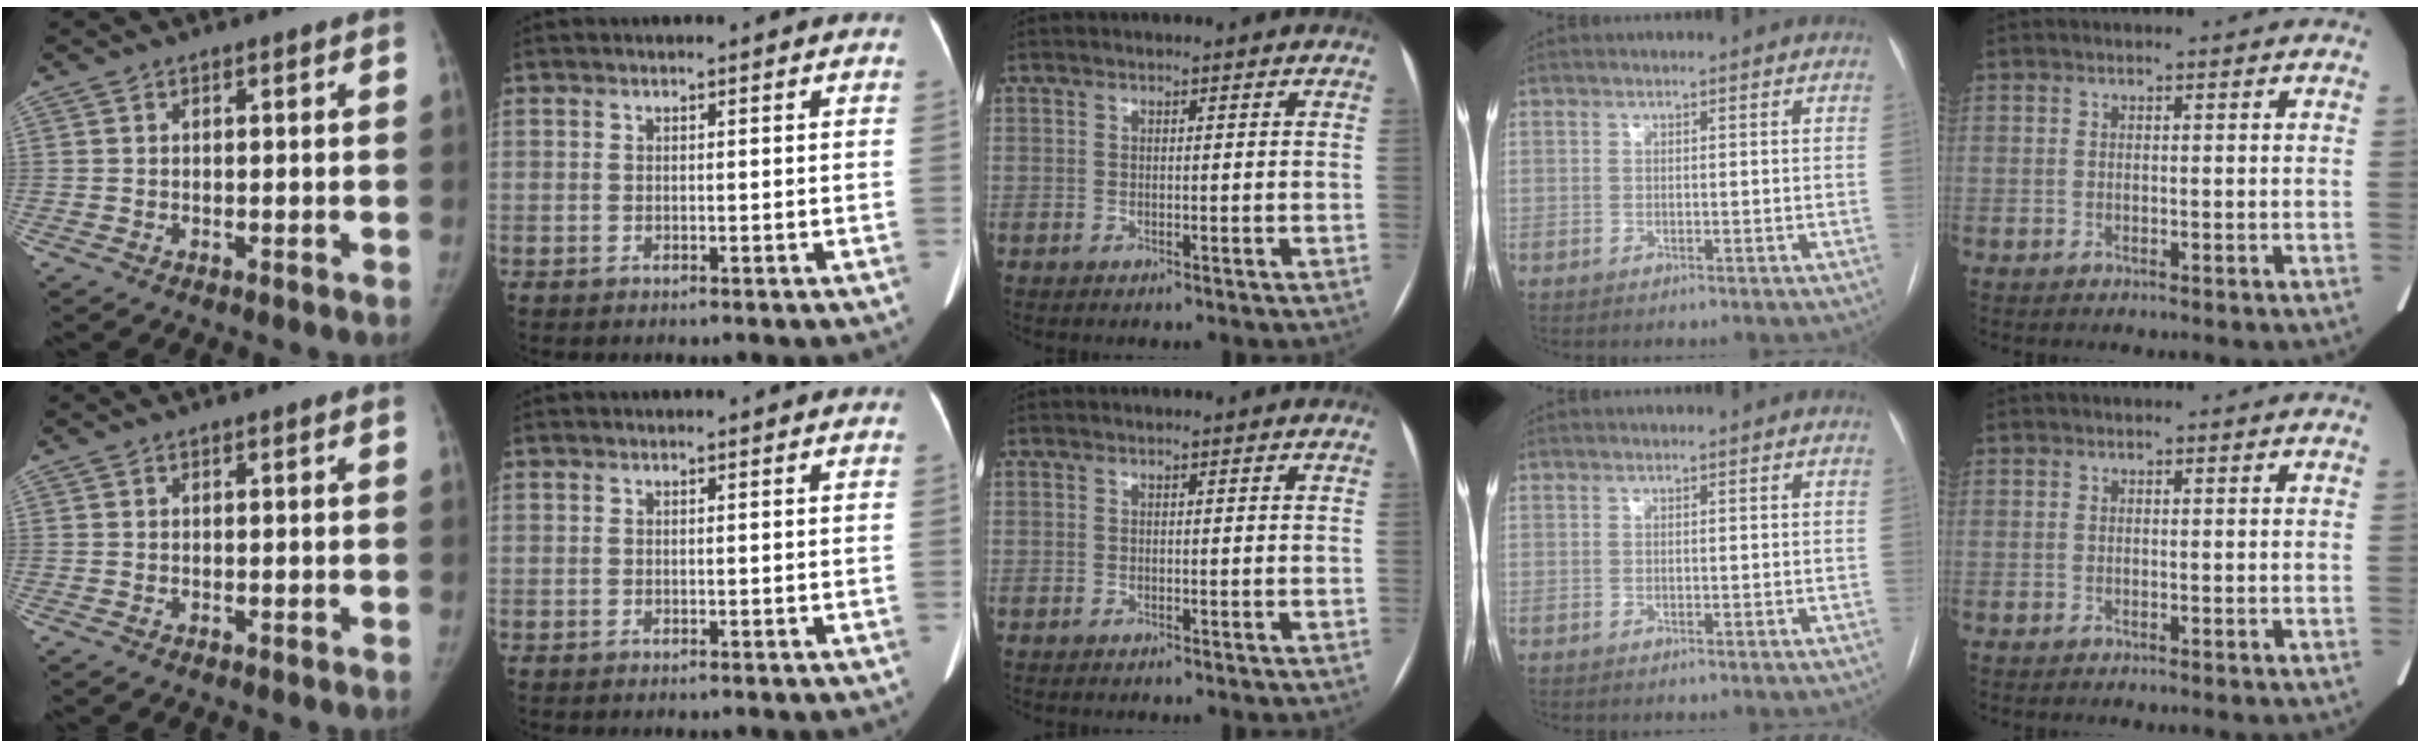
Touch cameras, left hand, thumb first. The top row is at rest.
{}